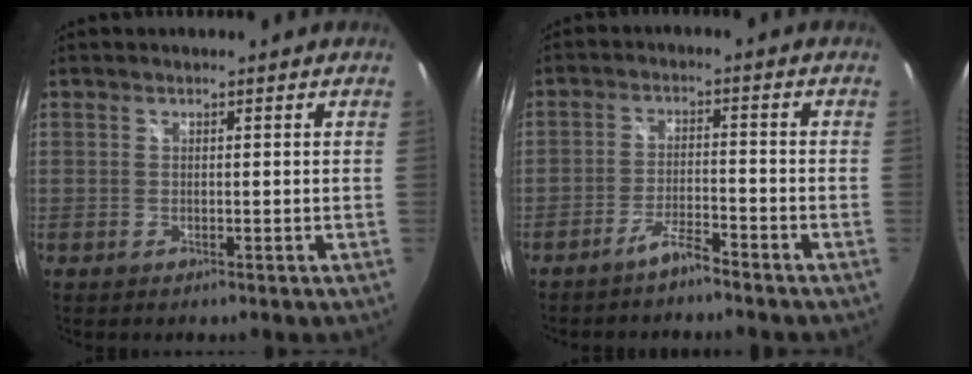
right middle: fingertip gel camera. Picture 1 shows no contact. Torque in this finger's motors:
{"motor_torque": [0.63, -0.56, 0.15, 0.05]}